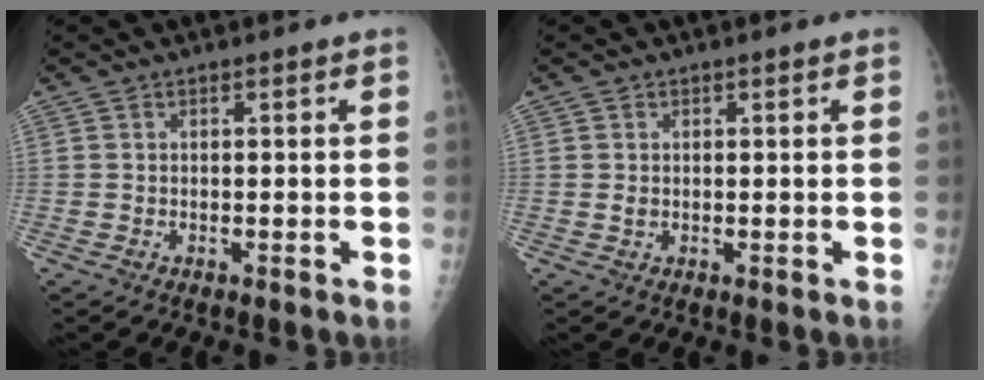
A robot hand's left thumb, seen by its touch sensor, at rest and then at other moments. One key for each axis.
{"total": 0.9, "fx": 0.2, "fy": 0.8, "fz": 0.4, "tx": 0.000, "ty": 0.001, "tz": 0.003}